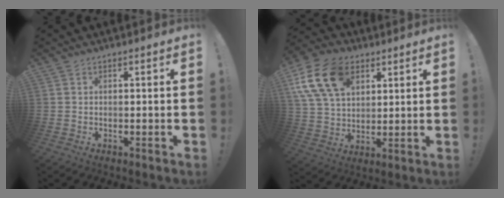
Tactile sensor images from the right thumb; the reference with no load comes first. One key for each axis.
{"total": 17.3, "fx": 7.7, "fy": 11.7, "fz": 10.2, "tx": -0.188, "ty": -0.023, "tz": 0.145}